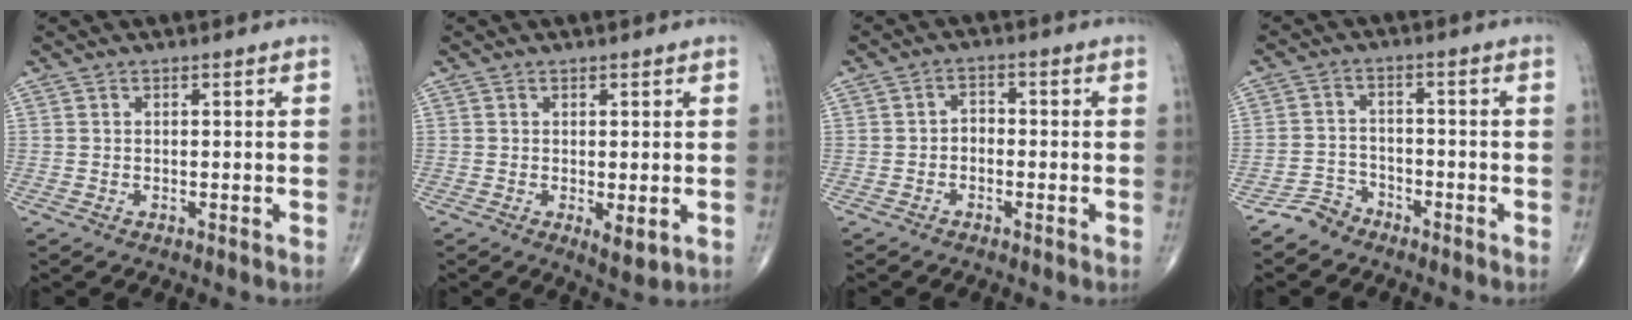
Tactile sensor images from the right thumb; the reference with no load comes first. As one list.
[{"total": 3.3, "force": [-0.5, 1.3, 3.0], "torque": [-0.042, -0.011, -0.003]}, {"total": 2.3, "force": [-0.7, 1.7, 1.4], "torque": [-0.010, 0.015, -0.020]}, {"total": 4.1, "force": [-3.5, 2.1, 0.0], "torque": [0.011, 0.022, -0.073]}]